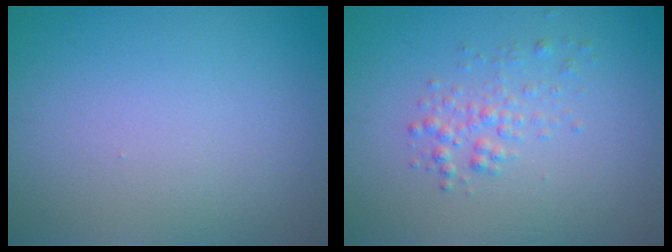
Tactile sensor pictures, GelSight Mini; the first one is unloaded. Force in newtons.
{"total": 1.8, "press": 1.8, "slide": 0.1}